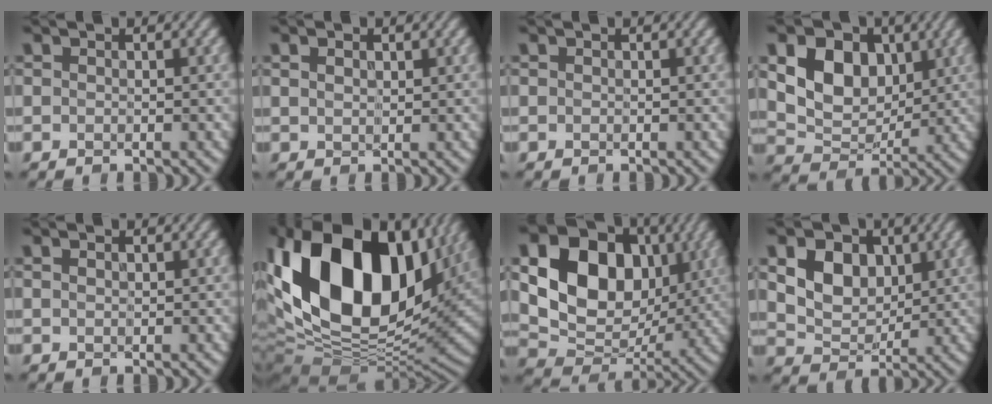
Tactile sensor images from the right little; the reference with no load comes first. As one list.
[{"total": 1.0, "force": [0.4, 0.6, 0.6], "torque": [-0.015, -0.001, 0.008]}, {"total": 0.0}, {"total": 7.0, "force": [1.6, 5.1, 4.4], "torque": [-0.081, -0.009, 0.019]}, {"total": 0.7, "force": [0.3, 0.4, 0.4], "torque": [-0.008, 0.001, 0.004]}, {"total": 20.6, "force": [4.7, 12.4, 15.8], "torque": [-0.327, 0.014, 0.079]}, {"total": 14.4, "force": [3.1, 10.6, 9.2], "torque": [-0.153, 0.020, 0.048]}, {"total": 5.5, "force": [1.3, 4.2, 3.4], "torque": [-0.072, -0.008, 0.012]}]